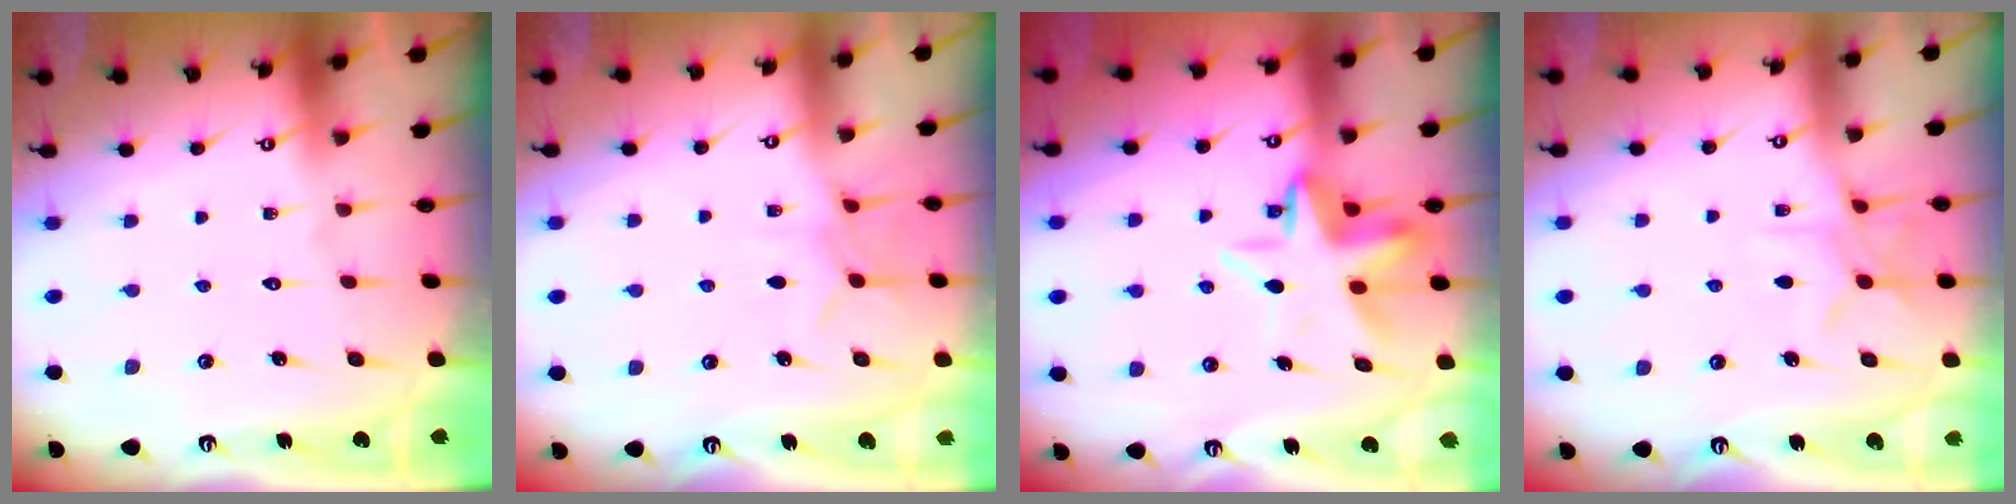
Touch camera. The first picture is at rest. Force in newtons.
{"total": 6.7, "press": 6.7, "slide": 0.8}
{"total": 7.7, "press": 7.2, "slide": 2.8}
{"total": 7.7, "press": 7.7, "slide": 0.6}